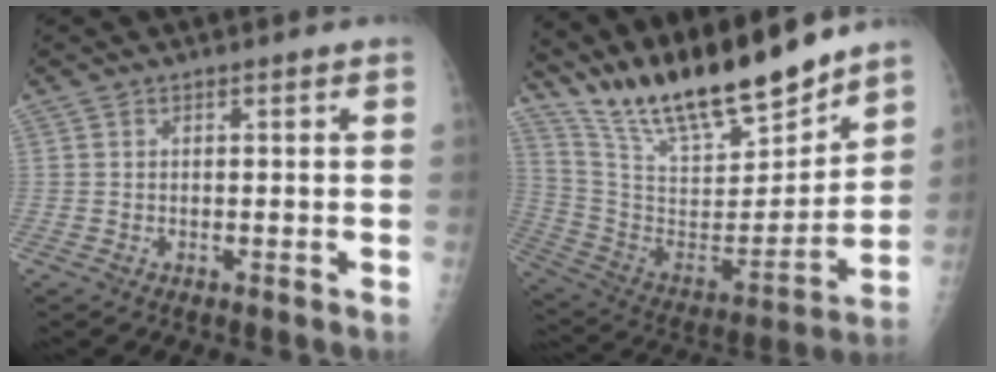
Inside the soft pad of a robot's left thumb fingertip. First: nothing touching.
{"total": 22.5, "force": [19.4, 4.8, 10.5], "torque": [-0.148, -0.101, 0.347]}